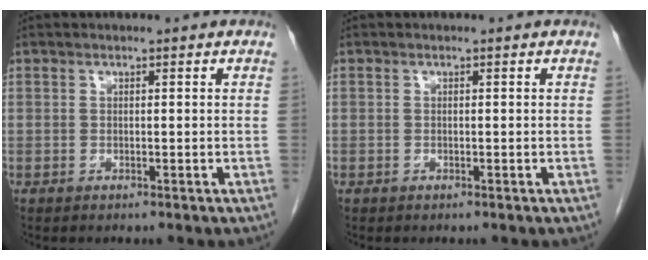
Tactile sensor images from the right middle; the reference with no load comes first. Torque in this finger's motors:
{"motor_torque": [0.07, -0.08, -0.03, -0.12]}